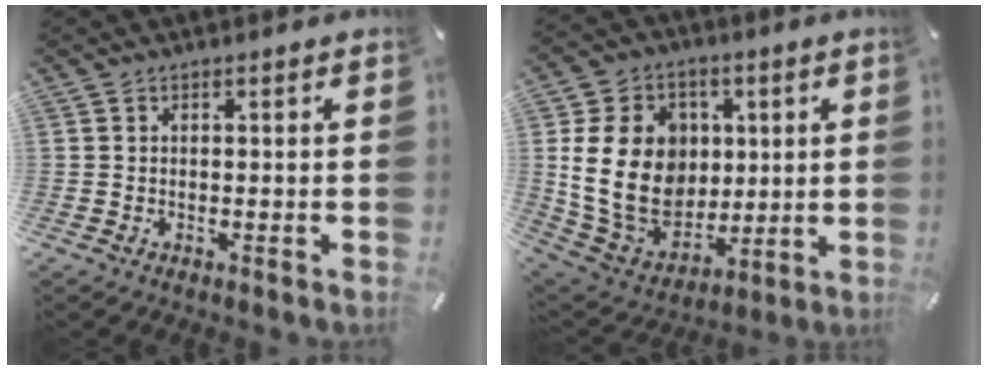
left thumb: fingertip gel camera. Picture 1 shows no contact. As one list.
[{"total": 20.4, "force": [2.4, 16.5, 11.8], "torque": [-0.232, -0.009, 0.052]}]